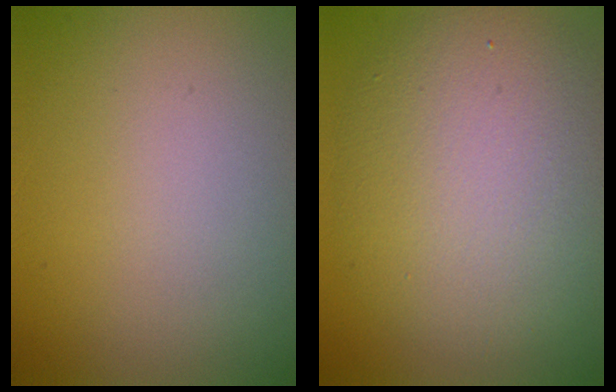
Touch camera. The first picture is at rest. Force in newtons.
{"total": 8.1, "press": 8.1, "slide": 0.4}